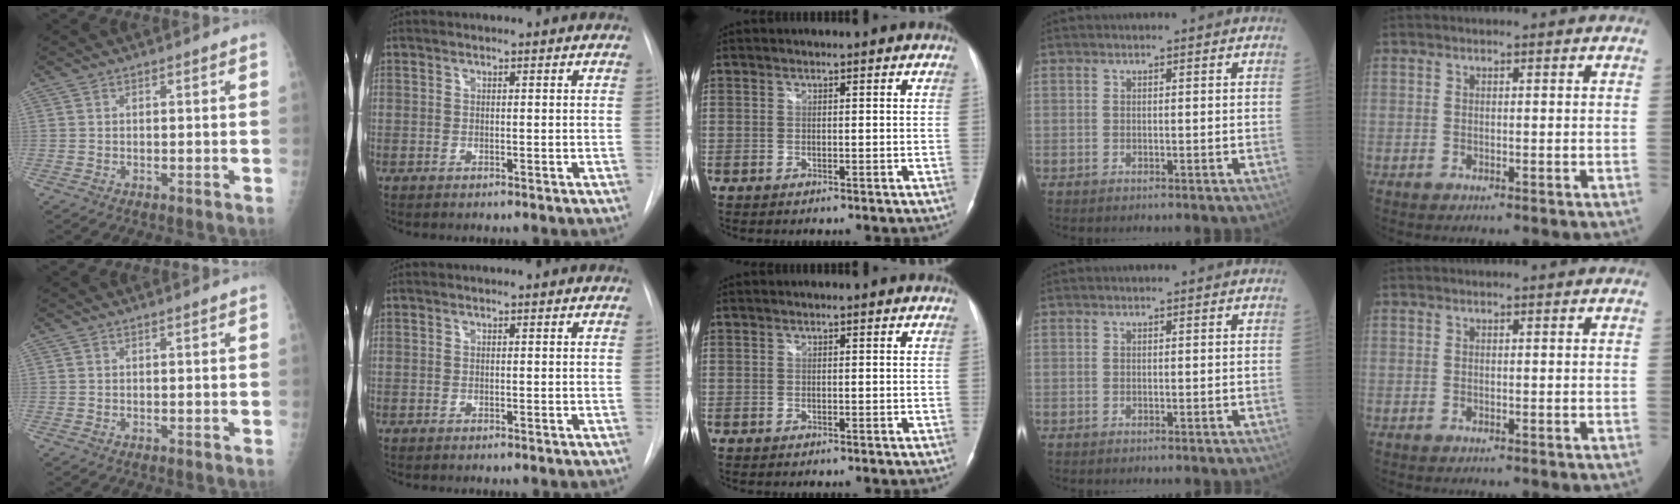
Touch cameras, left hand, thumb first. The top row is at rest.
{}